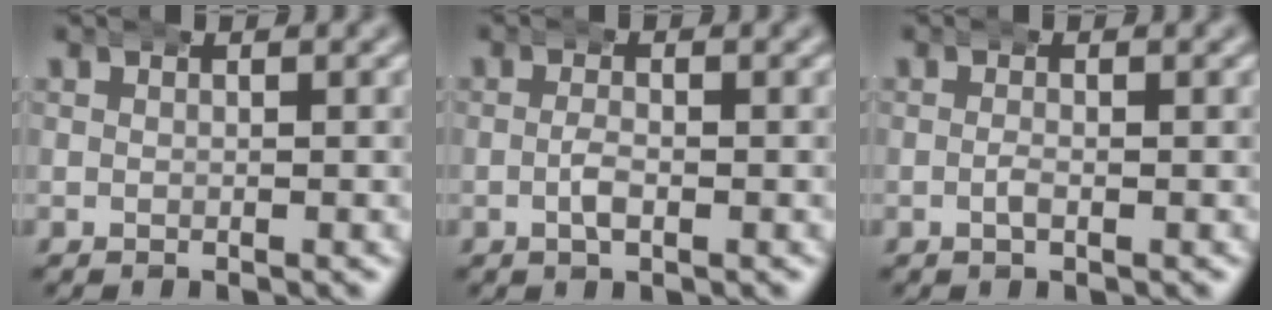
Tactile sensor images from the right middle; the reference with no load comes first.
{"total": 1.2, "force": [-0.5, 0.4, 1.0], "torque": [-0.025, -0.005, -0.012]}
{"total": 0.6, "force": [-0.3, 0.0, 0.5], "torque": [-0.012, -0.002, -0.011]}